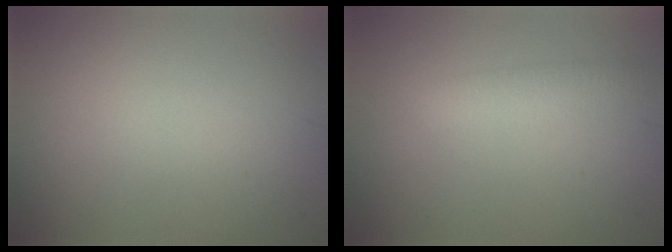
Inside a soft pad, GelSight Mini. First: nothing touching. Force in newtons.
{"total": 2.6, "press": 2.6, "slide": 0.2}